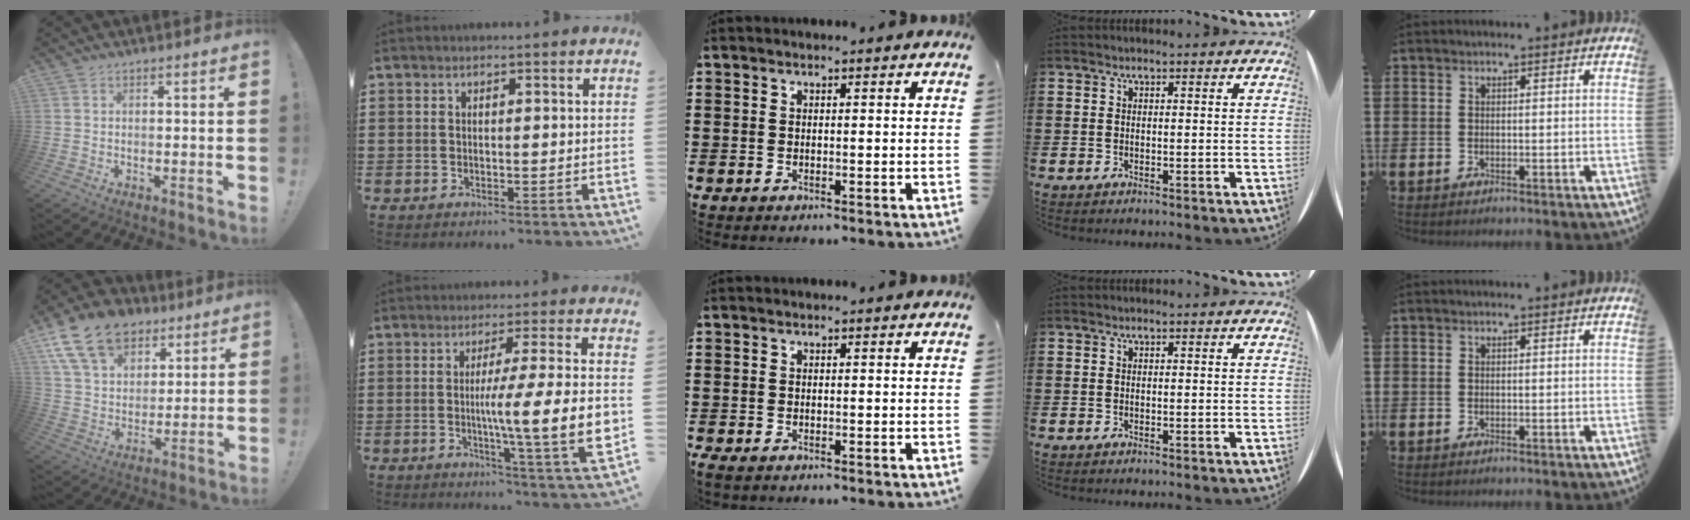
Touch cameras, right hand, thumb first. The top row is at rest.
{"thumb": {"total": 18.7, "force": [10.4, 12.4, 9.2], "torque": [-0.159, -0.051, 0.196]}, "index": {"total": 12.0, "force": [-0.8, 0.1, 12.0], "torque": [-0.206, -0.023, -0.022]}, "middle": {"total": 0.6, "force": [-0.4, 0.2, 0.4], "torque": [-0.009, -0.003, -0.006]}}